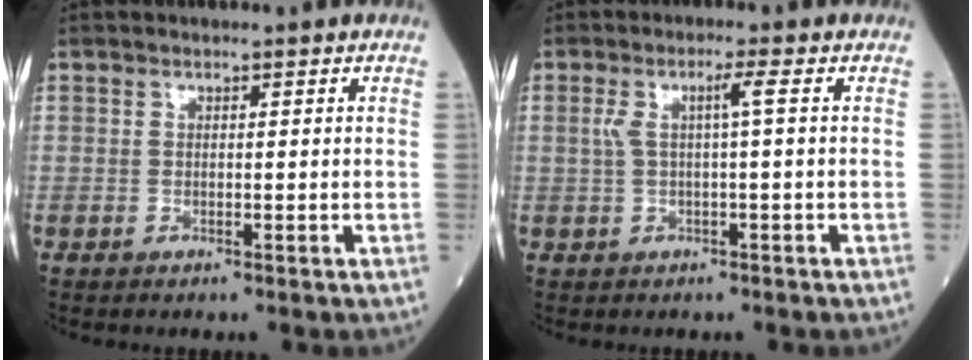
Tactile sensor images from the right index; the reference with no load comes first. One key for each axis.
{"total": 3.6, "fx": 0.5, "fy": 0.5, "fz": 3.6, "tx": -0.079, "ty": 0.019, "tz": 0.014}